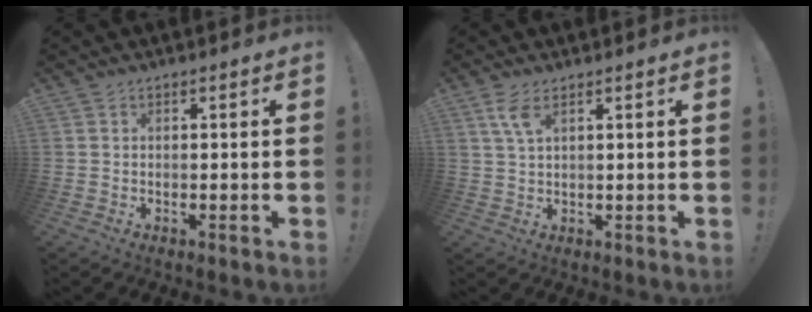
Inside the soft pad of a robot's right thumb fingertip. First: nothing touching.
{"total": 5.2, "force": [2.6, 2.0, 4.0], "torque": [-0.079, -0.001, 0.048]}